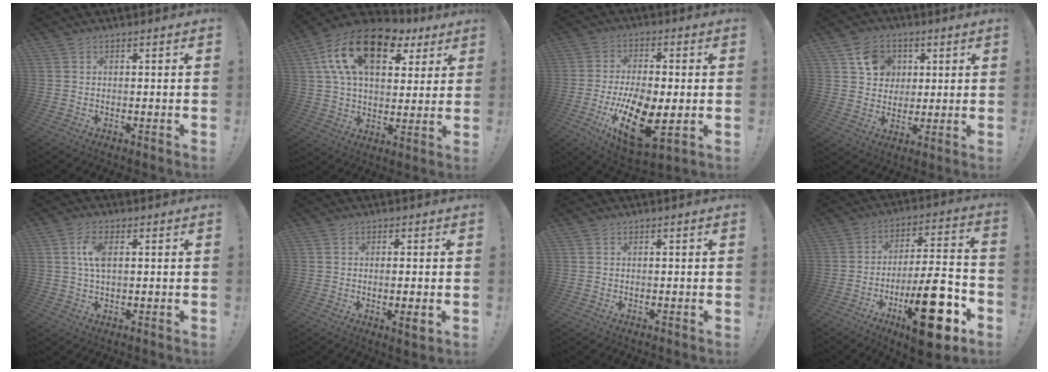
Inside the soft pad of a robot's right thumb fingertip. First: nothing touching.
{"total": 20.1, "force": [9.2, 11.0, 14.1], "torque": [-0.233, -0.039, 0.162]}
{"total": 17.9, "force": [-4.8, 8.4, 15.1], "torque": [-0.254, 0.014, -0.068]}
{"total": 10.6, "force": [4.2, 9.1, 3.2], "torque": [-0.036, -0.018, 0.087]}
{"total": 6.2, "force": [1.2, 3.1, 5.2], "torque": [-0.093, 0.000, 0.017]}
{"total": 3.8, "force": [-0.7, 0.1, 3.7], "torque": [-0.049, -0.010, -0.011]}
{"total": 0.0}
{"total": 23.4, "force": [-10.1, 7.3, 19.8], "torque": [-0.317, 0.063, -0.151]}